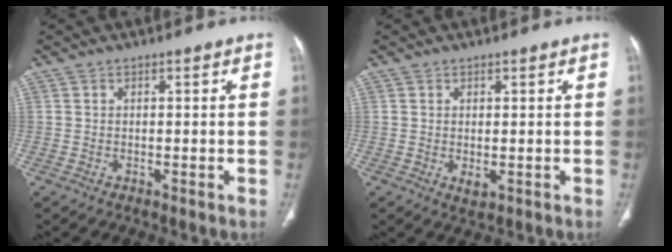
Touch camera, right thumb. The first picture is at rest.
{"total": 1.9, "force": [-0.3, 1.0, 1.6], "torque": [-0.025, -0.005, 0.002]}